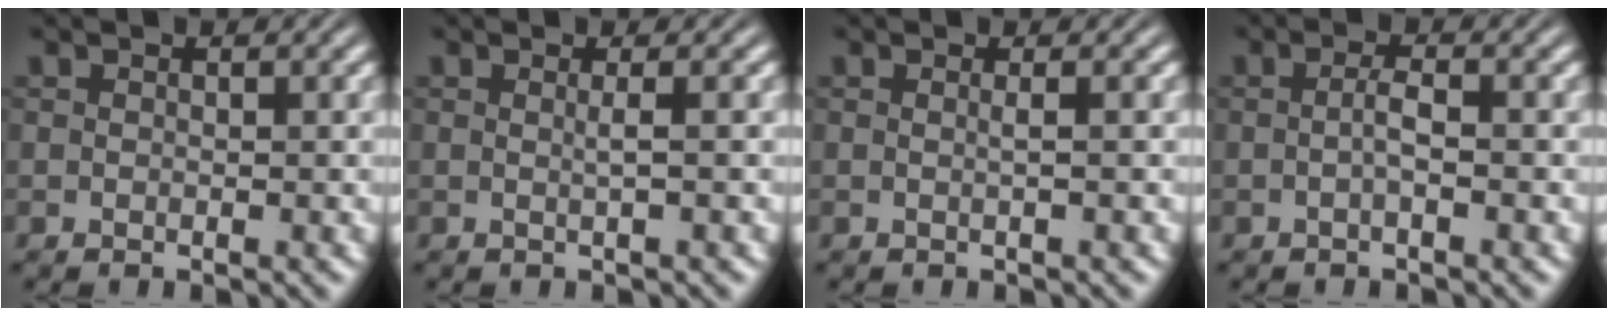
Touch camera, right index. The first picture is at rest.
{"total": 1.3, "force": [-0.1, -1.0, 0.8], "torque": [-0.011, -0.003, 0.001]}
{"total": 0.9, "force": [-0.2, -0.7, 0.6], "torque": [-0.013, -0.003, -0.001]}
{"total": 1.6, "force": [-0.7, -0.7, 1.2], "torque": [-0.020, -0.004, -0.008]}